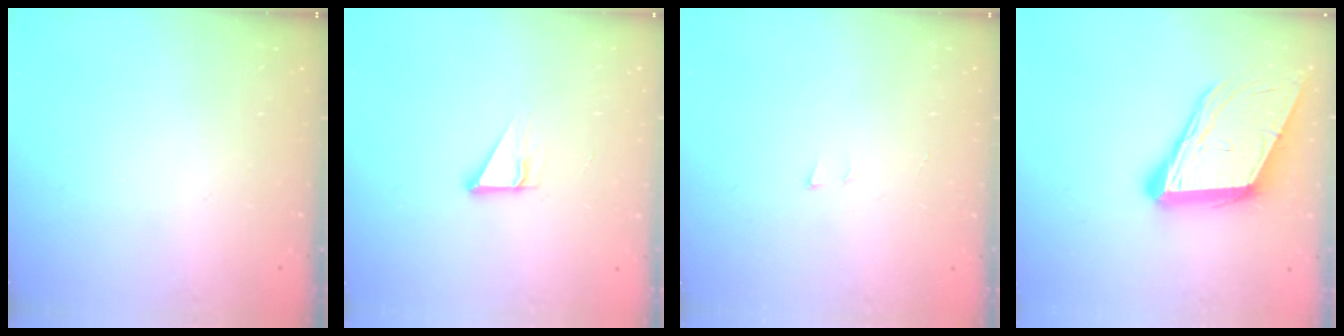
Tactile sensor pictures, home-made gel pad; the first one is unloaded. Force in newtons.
{"total": 3.3, "press": 3.3, "slide": 0.2}
{"total": 3.5, "press": 2.3, "slide": 2.6}
{"total": 16.6, "press": 16.1, "slide": 4.0}